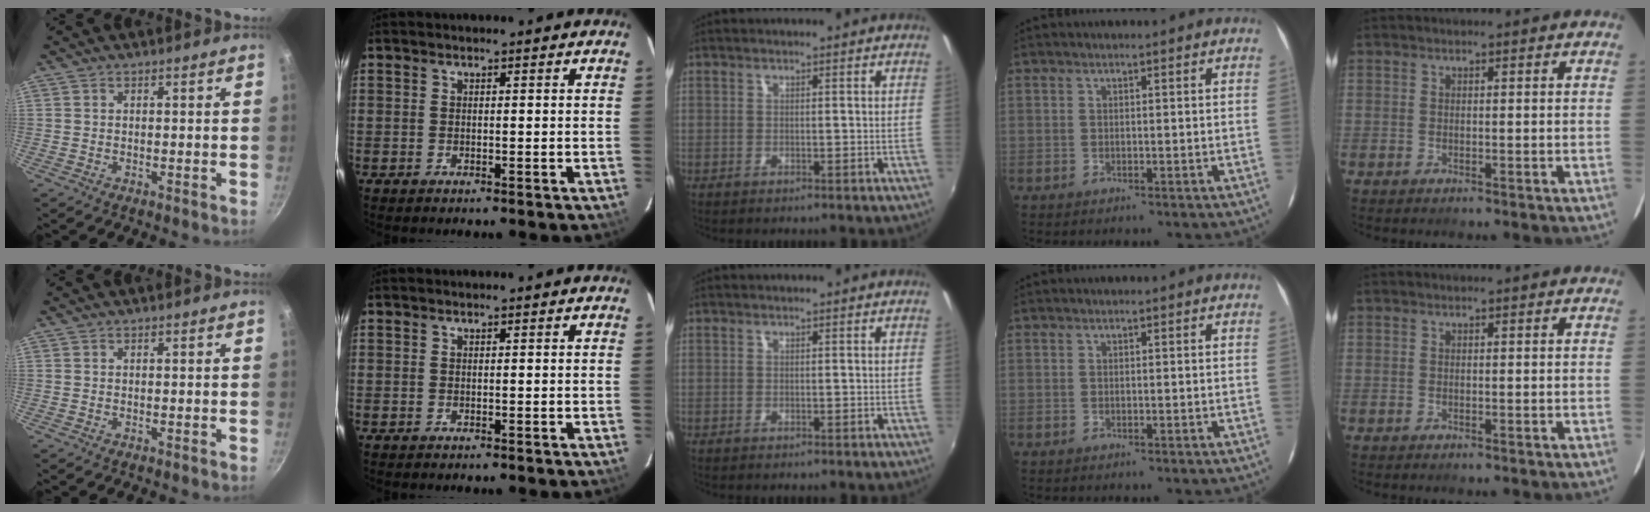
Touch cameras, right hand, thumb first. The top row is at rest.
{}